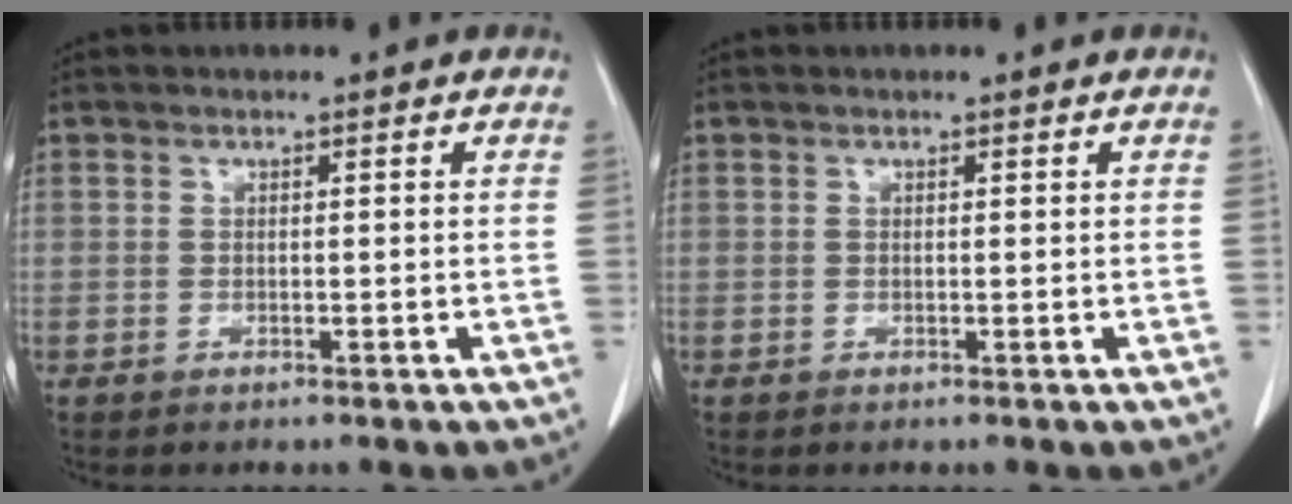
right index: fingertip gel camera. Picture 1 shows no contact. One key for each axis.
{"total": 0.0}